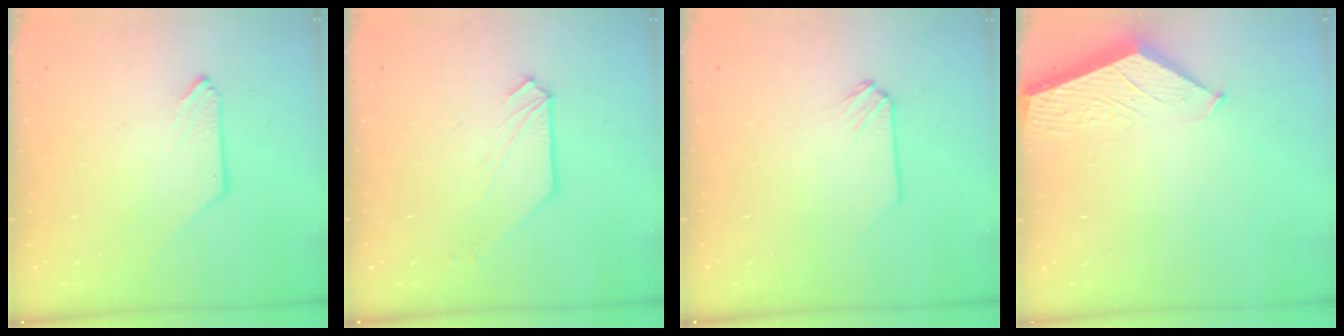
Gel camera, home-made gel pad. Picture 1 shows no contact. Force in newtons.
{"total": 2.2, "press": 2.2, "slide": 0.3}
{"total": 0.0}
{"total": 1.5, "press": 1.5, "slide": 0.2}